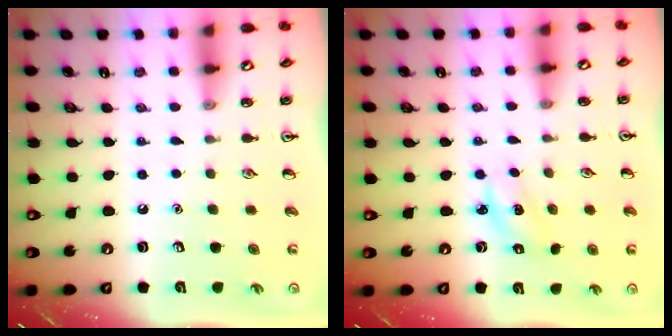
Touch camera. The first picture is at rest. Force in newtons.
{"total": 2.2, "press": 2.1, "slide": 0.7}